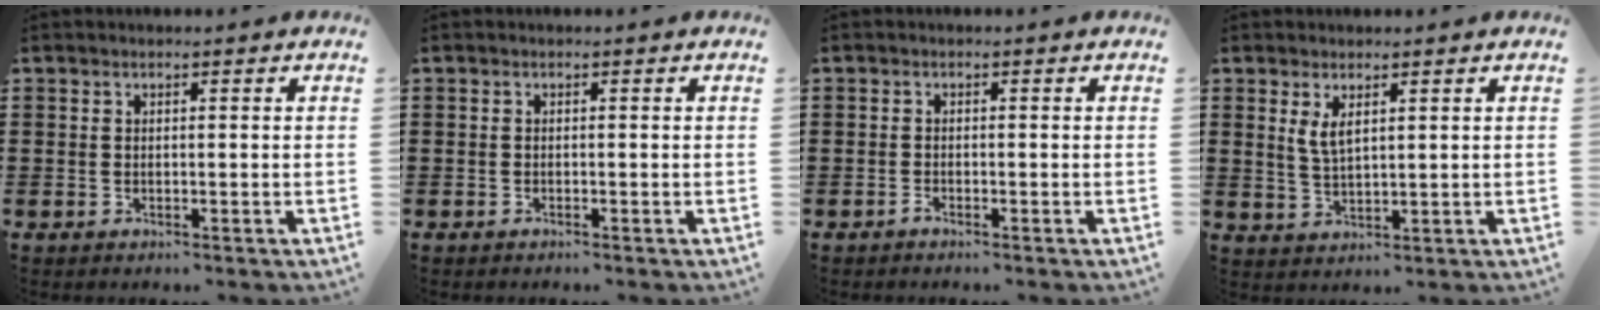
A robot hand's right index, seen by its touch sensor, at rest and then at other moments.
{"total": 0.0}
{"total": 0.8, "force": [-0.7, -0.1, 0.3], "torque": [-0.007, -0.004, -0.014]}
{"total": 3.1, "force": [1.5, 1.2, 2.5], "torque": [-0.052, 0.004, 0.025]}